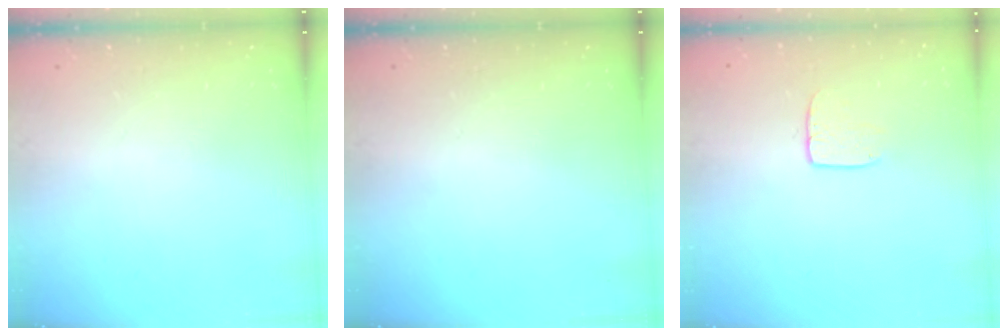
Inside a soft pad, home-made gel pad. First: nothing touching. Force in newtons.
{"total": 0.0}
{"total": 6.5, "press": 6.5, "slide": 0.4}